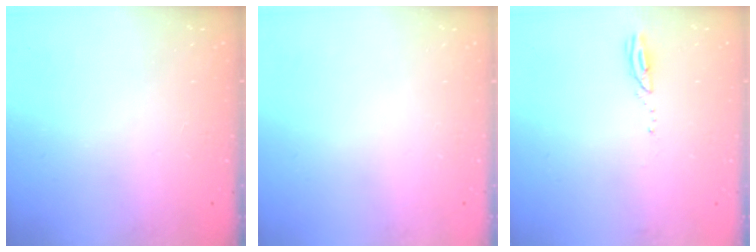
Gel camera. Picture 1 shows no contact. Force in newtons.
{"total": 0.0}
{"total": 2.4, "press": 2.4, "slide": 0.3}